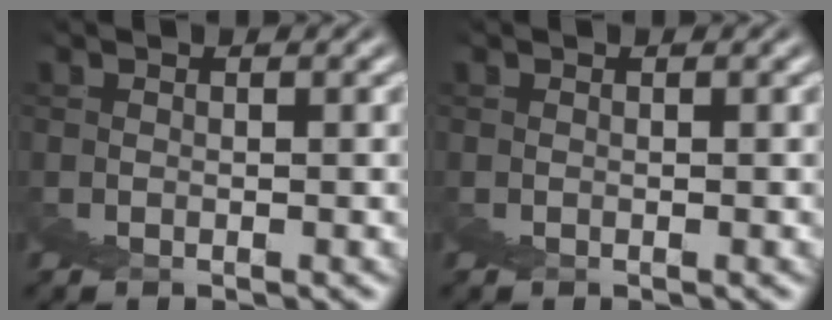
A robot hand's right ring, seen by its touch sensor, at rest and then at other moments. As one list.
[{"total": 0.0}]